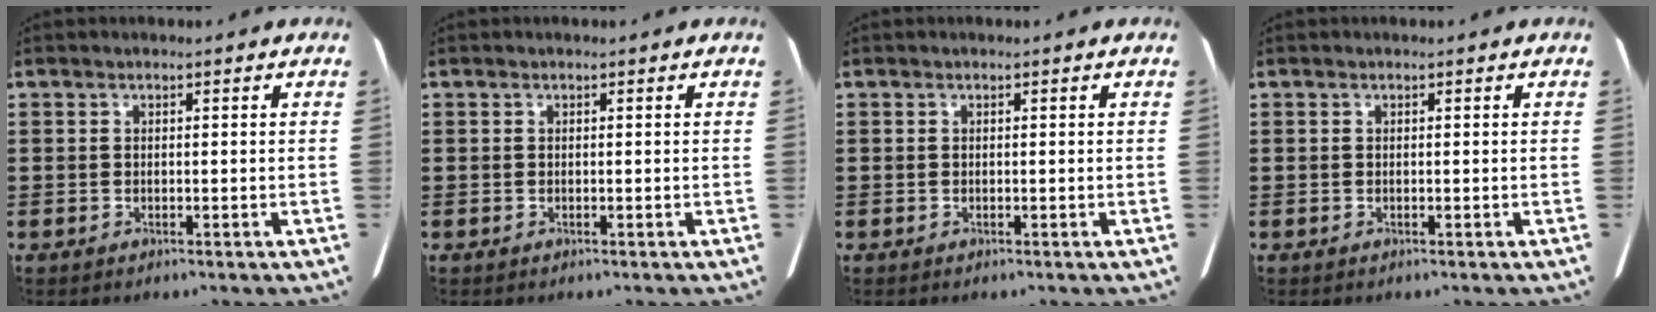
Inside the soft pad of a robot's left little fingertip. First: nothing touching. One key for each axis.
{"total": 0.0}
{"total": 0.0}
{"total": 0.0}